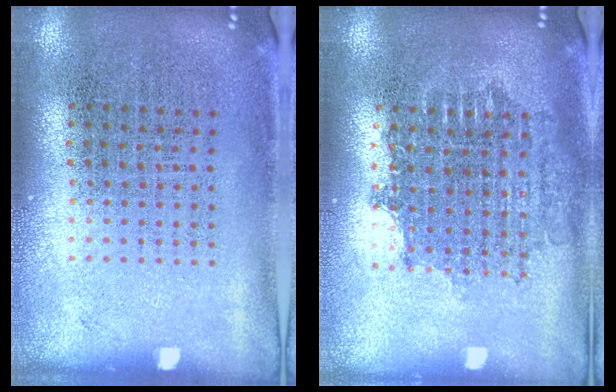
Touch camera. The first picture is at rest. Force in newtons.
{"total": 1.7, "press": 1.4, "slide": 1.0}